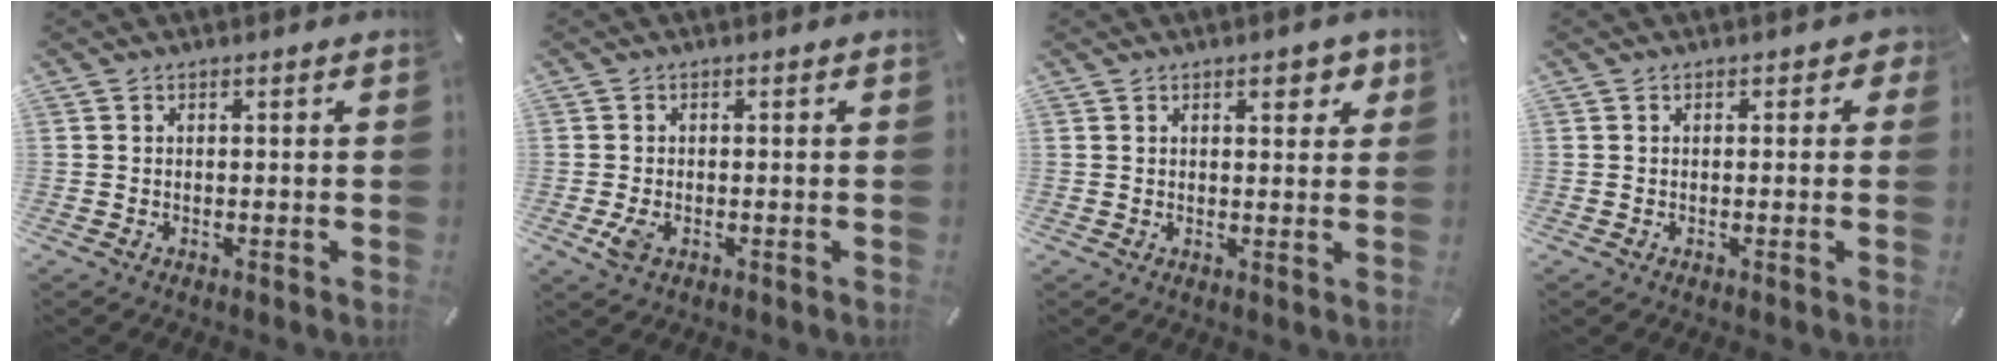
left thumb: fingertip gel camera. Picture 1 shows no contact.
{"total": 3.2, "force": [-1.1, 1.9, 2.3], "torque": [-0.058, -0.003, -0.021]}
{"total": 4.0, "force": [2.1, 2.0, 2.8], "torque": [-0.028, -0.006, 0.030]}
{"total": 1.3, "force": [-0.1, 1.1, 0.7], "torque": [-0.005, 0.003, -0.006]}